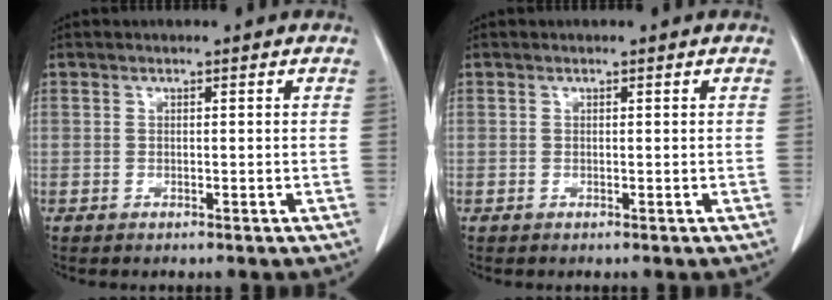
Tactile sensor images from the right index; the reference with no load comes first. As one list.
[{"total": 0.0}]